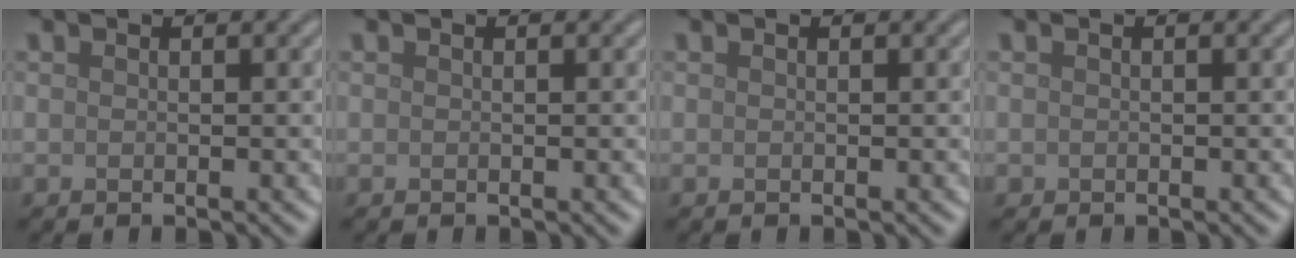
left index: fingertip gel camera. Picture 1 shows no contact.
{"total": 0.0}
{"total": 0.0}
{"total": 0.0}